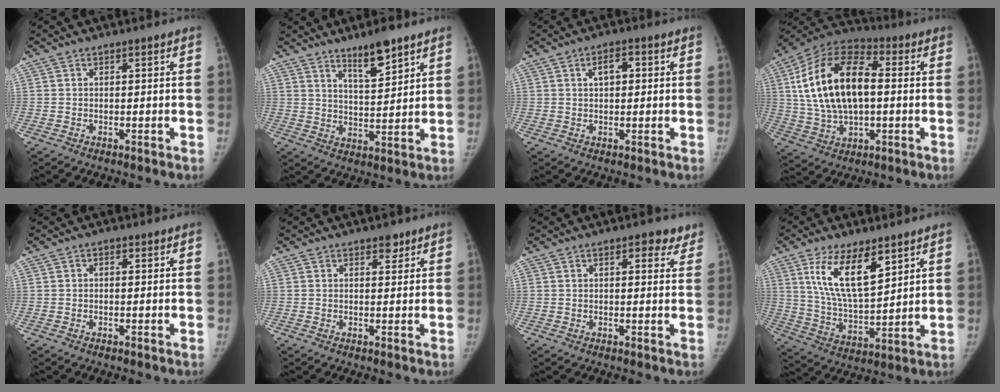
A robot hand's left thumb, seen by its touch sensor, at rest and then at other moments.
{"total": 7.7, "force": [5.6, 1.9, 5.0], "torque": [-0.071, -0.041, 0.096]}
{"total": 3.7, "force": [1.0, 2.1, 3.0], "torque": [-0.042, 0.008, 0.013]}
{"total": 20.5, "force": [2.1, 11.4, 16.9], "torque": [-0.309, 0.021, 0.033]}
{"total": 0.7, "force": [0.1, 0.6, 0.4], "torque": [0.000, 0.002, -0.004]}
{"total": 2.1, "force": [1.5, 1.2, 0.9], "torque": [0.002, -0.007, 0.018]}
{"total": 4.2, "force": [2.5, 2.1, 2.6], "torque": [-0.006, -0.008, 0.025]}
{"total": 13.9, "force": [7.2, 5.7, 10.4], "torque": [-0.164, -0.040, 0.147]}